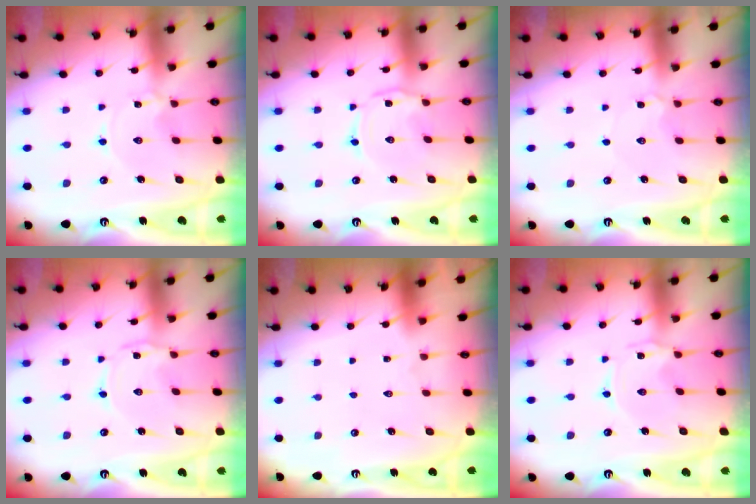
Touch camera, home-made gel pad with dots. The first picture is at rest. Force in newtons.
{"total": 1.7, "press": 1.7, "slide": 0.4}
{"total": 2.6, "press": 2.6, "slide": 0.3}
{"total": 0.8, "press": 0.8, "slide": 0.2}
{"total": 1.6, "press": 1.6, "slide": 0.1}
{"total": 0.0}